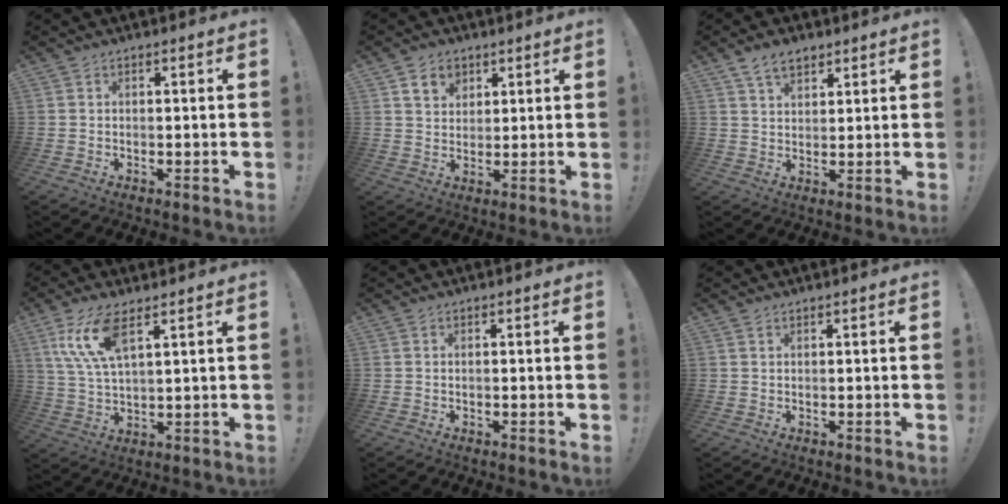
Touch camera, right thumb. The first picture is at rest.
{"total": 6.8, "force": [3.7, 5.1, 2.4], "torque": [-0.027, -0.014, 0.069]}
{"total": 6.7, "force": [4.3, 3.9, 3.3], "torque": [-0.054, -0.015, 0.081]}
{"total": 11.9, "force": [6.2, 4.4, 9.1], "torque": [-0.184, -0.012, 0.114]}
{"total": 0.0}
{"total": 0.5, "force": [0.4, 0.0, 0.3], "torque": [-0.006, 0.000, 0.008]}